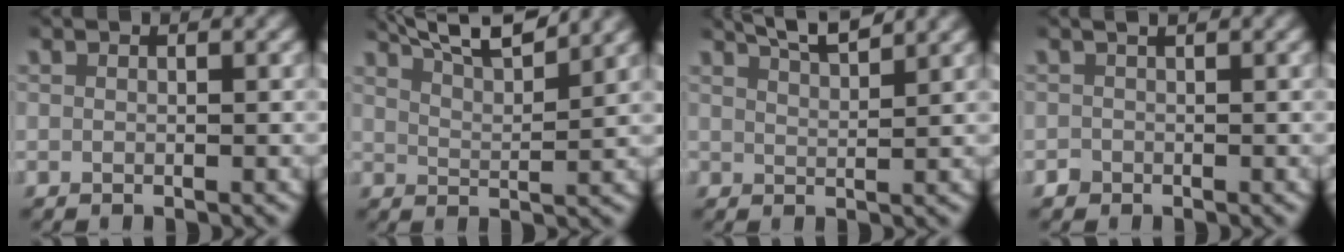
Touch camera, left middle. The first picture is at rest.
{"total": 7.0, "force": [6.1, 1.3, 3.2], "torque": [-0.059, 0.007, 0.099]}
{"total": 5.0, "force": [4.3, 1.1, 2.3], "torque": [-0.040, 0.007, 0.075]}
{"total": 0.7, "force": [-0.2, 0.7, 0.0], "torque": [0.001, 0.001, -0.005]}